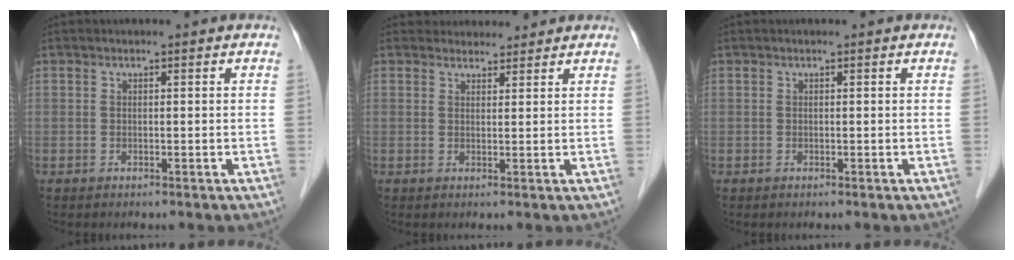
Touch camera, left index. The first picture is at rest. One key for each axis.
{"total": 3.4, "fx": 3.2, "fy": 1.1, "fz": -0.1, "tx": 0.003, "ty": 0.010, "tz": 0.042}
{"total": 0.0}